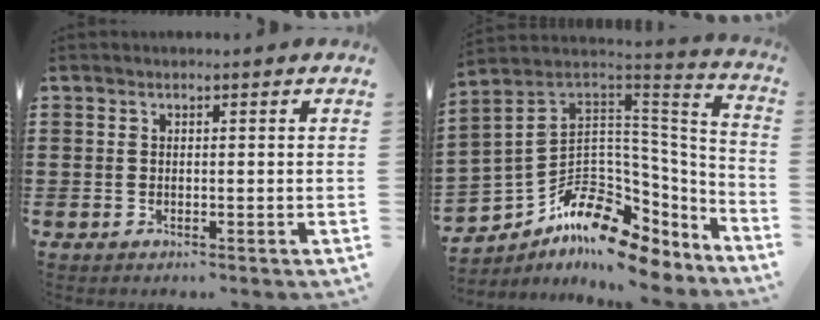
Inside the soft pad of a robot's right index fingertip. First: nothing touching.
{"total": 10.3, "force": [-5.2, 6.7, 5.9], "torque": [-0.129, -0.012, -0.095]}